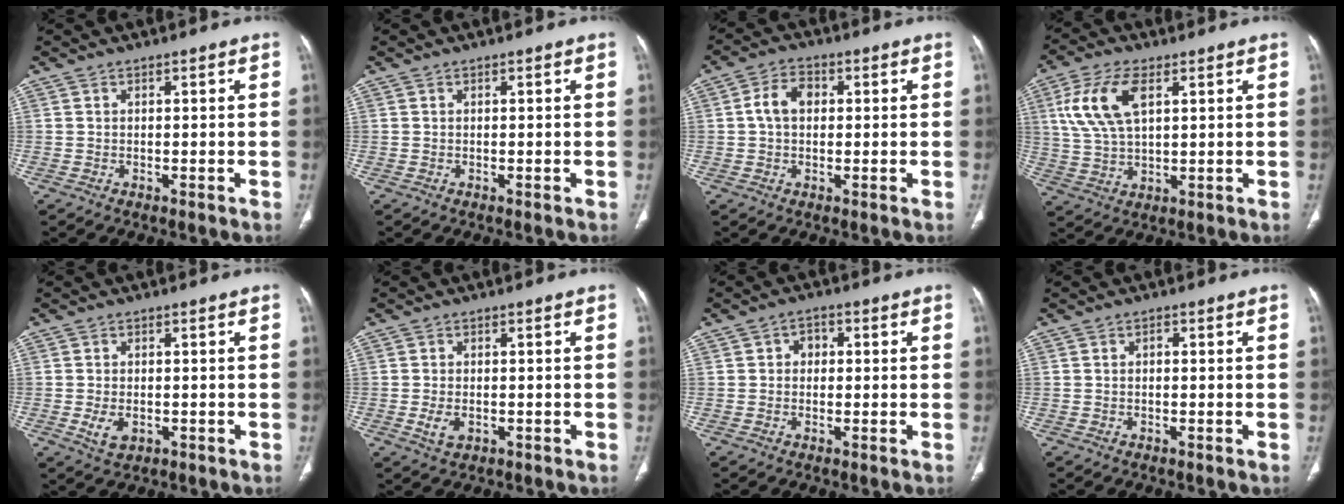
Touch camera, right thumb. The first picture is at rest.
{"total": 0.0}
{"total": 5.6, "force": [0.7, 3.9, 3.9], "torque": [-0.069, 0.015, 0.007]}
{"total": 11.3, "force": [3.9, 5.6, 9.0], "torque": [-0.191, -0.001, 0.079]}
{"total": 3.8, "force": [-0.9, 2.4, 2.8], "torque": [-0.051, -0.002, -0.009]}
{"total": 3.3, "force": [-0.8, 2.1, 2.4], "torque": [-0.049, -0.001, -0.010]}
{"total": 2.8, "force": [0.3, 2.3, 1.6], "torque": [-0.007, 0.008, -0.001]}
{"total": 0.7, "force": [0.0, 0.5, 0.6], "torque": [-0.009, 0.003, -0.002]}